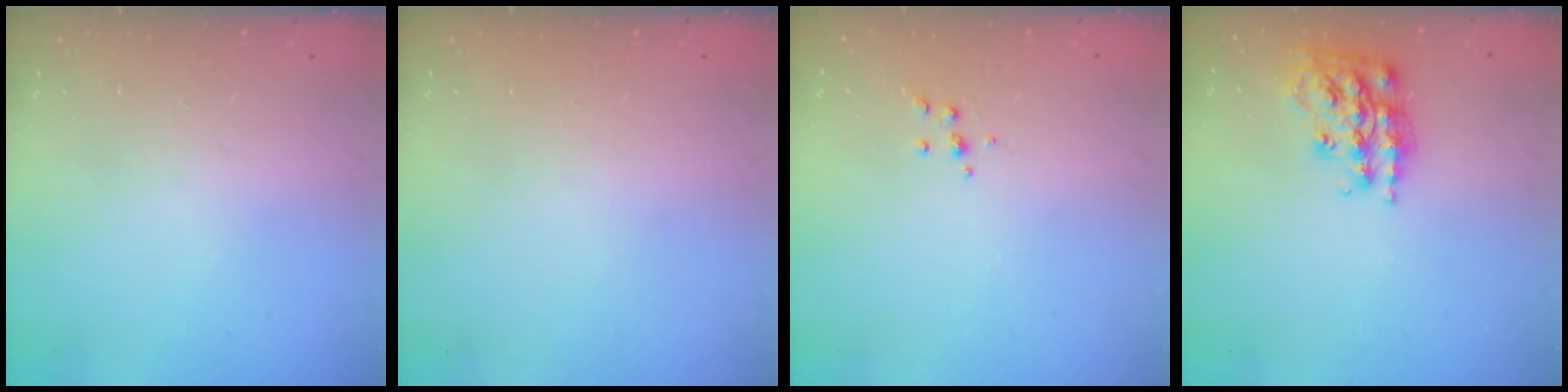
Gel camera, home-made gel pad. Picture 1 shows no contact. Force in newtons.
{"total": 0.0}
{"total": 4.0, "press": 3.9, "slide": 0.9}
{"total": 17.9, "press": 17.8, "slide": 1.1}